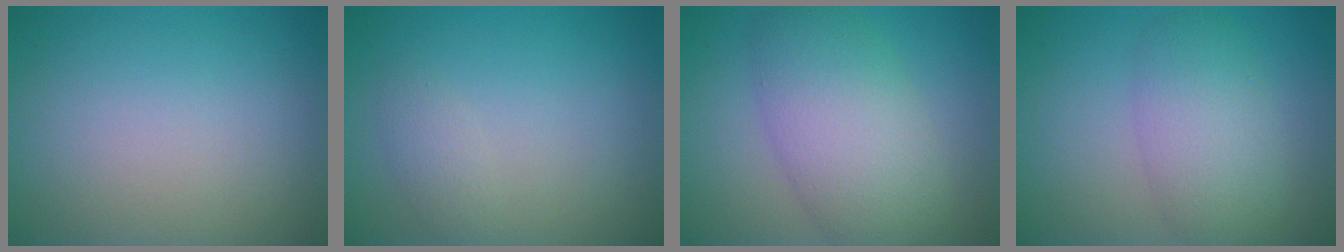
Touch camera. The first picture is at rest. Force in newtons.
{"total": 1.2, "press": 1.2, "slide": 0.0}
{"total": 8.9, "press": 8.9, "slide": 0.1}
{"total": 4.7, "press": 4.7, "slide": 0.2}